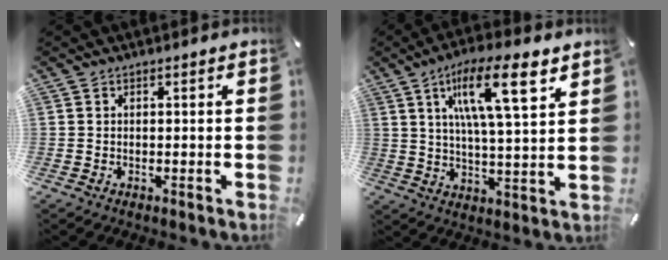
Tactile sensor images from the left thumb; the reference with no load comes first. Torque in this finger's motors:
{"motor_torque": [1.42, 1.43, 2.00, -0.77, 0.54]}